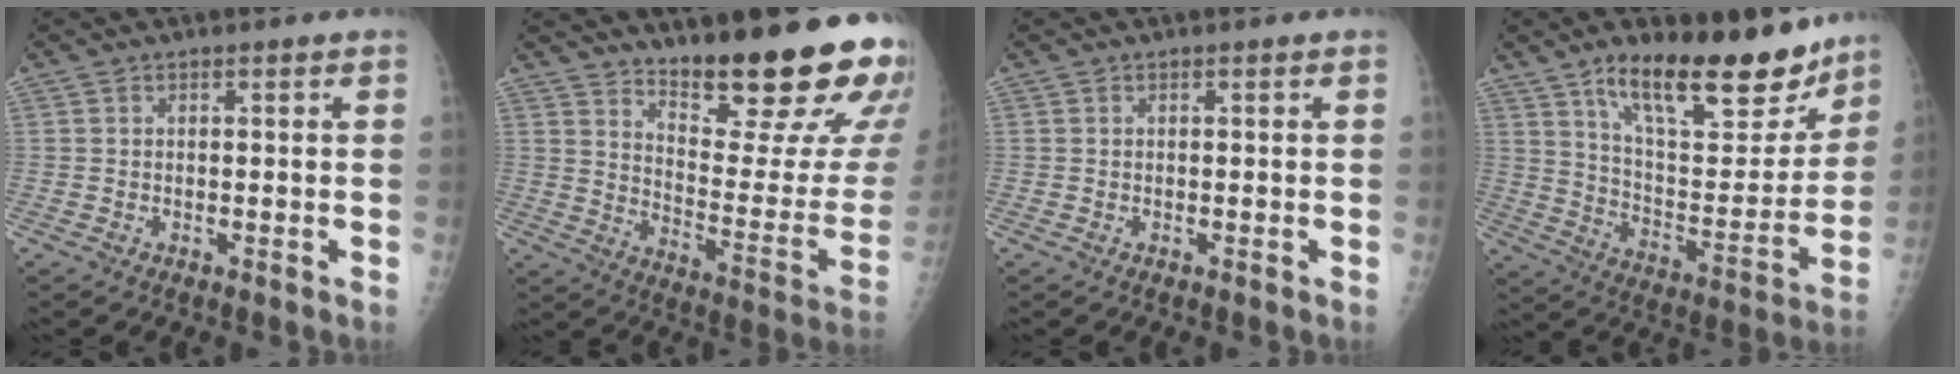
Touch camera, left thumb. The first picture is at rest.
{"total": 24.4, "force": [17.1, 5.4, 16.6], "torque": [-0.204, -0.127, 0.244]}
{"total": 0.0}
{"total": 23.3, "force": [16.0, 8.4, 14.6], "torque": [-0.177, -0.080, 0.259]}